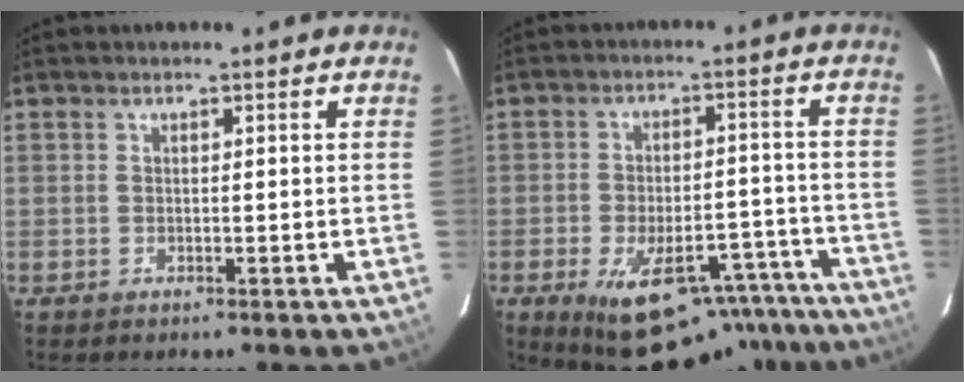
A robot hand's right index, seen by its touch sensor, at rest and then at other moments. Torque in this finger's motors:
{"motor_torque": [1.19, -0.95, 0.74, 0.13]}